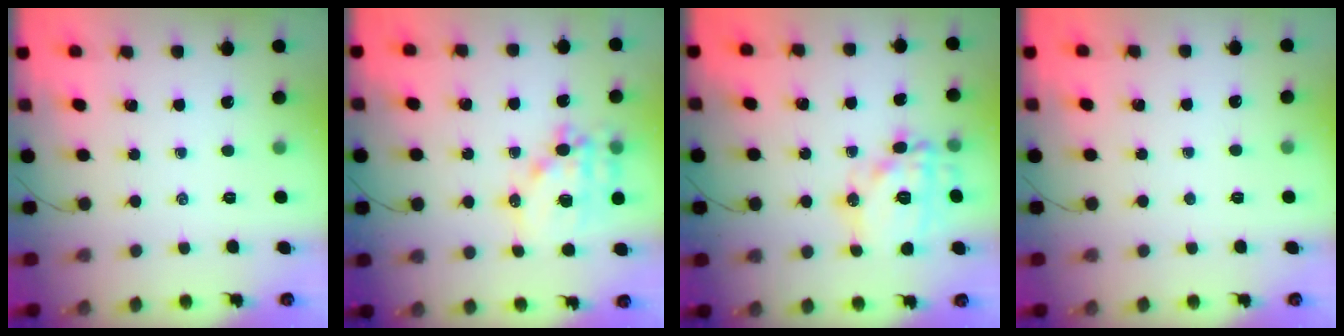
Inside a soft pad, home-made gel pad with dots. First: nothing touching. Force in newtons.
{"total": 14.4, "press": 14.1, "slide": 3.0}
{"total": 15.8, "press": 15.8, "slide": 0.6}
{"total": 0.0}